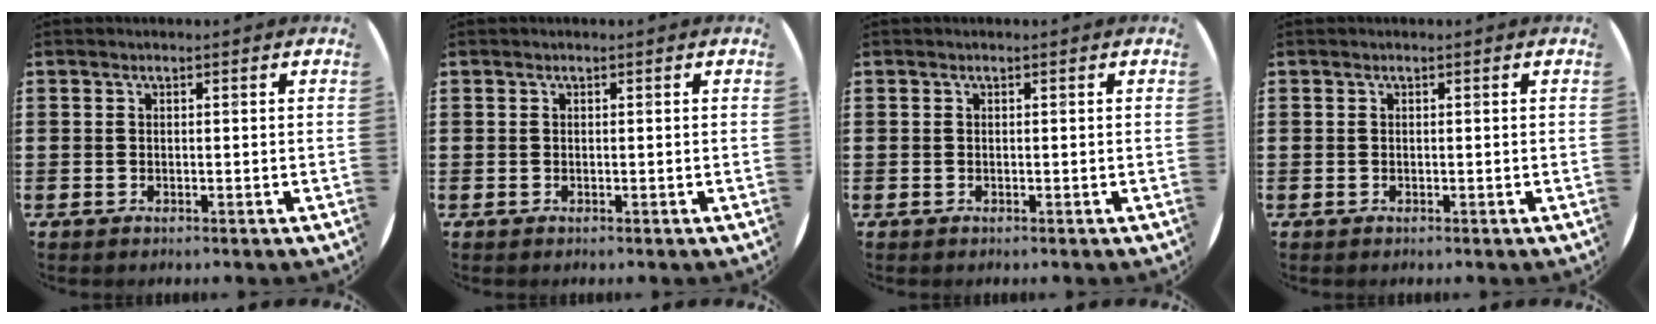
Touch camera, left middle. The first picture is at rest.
{"total": 0.0}
{"total": 0.0}
{"total": 0.0}